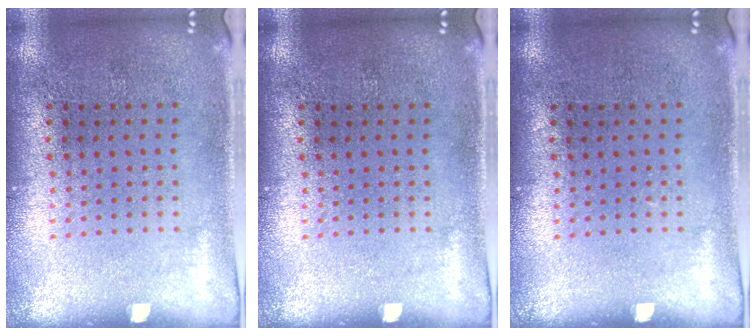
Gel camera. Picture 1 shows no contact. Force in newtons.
{"total": 0.0}
{"total": 0.0}